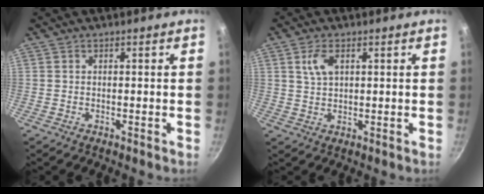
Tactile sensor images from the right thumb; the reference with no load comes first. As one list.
[{"total": 4.4, "force": [1.6, 2.4, 3.3], "torque": [-0.056, -0.001, 0.032]}]